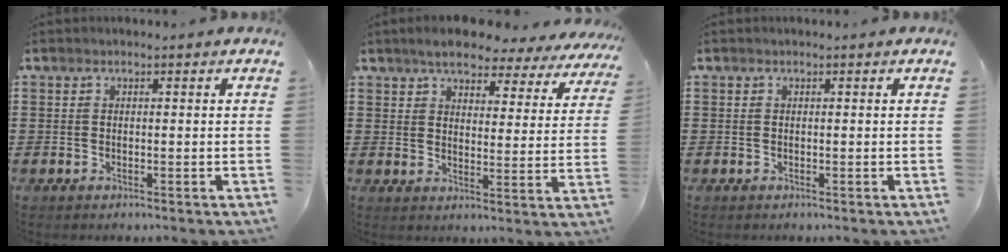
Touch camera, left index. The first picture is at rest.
{"total": 5.8, "force": [5.3, 1.5, 1.9], "torque": [-0.053, -0.022, 0.090]}
{"total": 0.0}